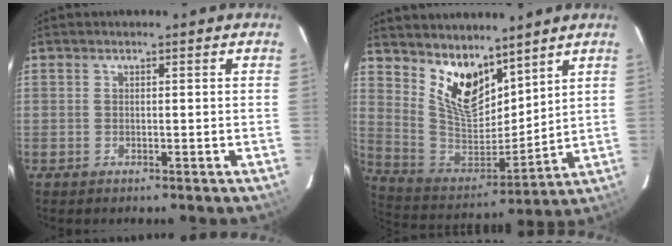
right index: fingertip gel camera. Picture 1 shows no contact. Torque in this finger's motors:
{"motor_torque": [-0.10, 0.39, 0.15, 0.04]}